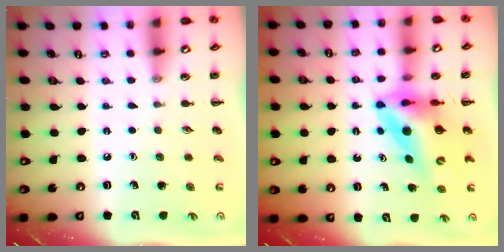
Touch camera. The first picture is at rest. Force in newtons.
{"total": 11.2, "press": 10.7, "slide": 3.3}